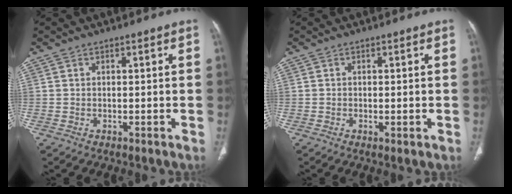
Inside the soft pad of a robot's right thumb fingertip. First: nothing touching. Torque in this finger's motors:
{"motor_torque": [-0.38, 0.58, 0.29, -0.24, -0.03]}